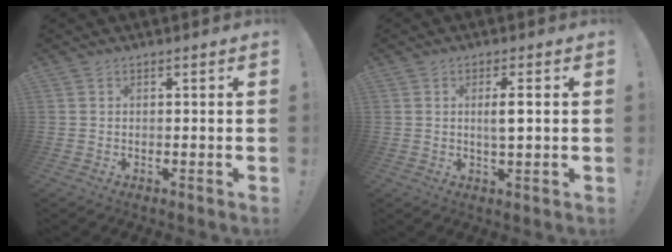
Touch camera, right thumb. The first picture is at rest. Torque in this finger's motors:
{"motor_torque": [-0.09, 0.19, 0.35, -0.08, 0.05]}